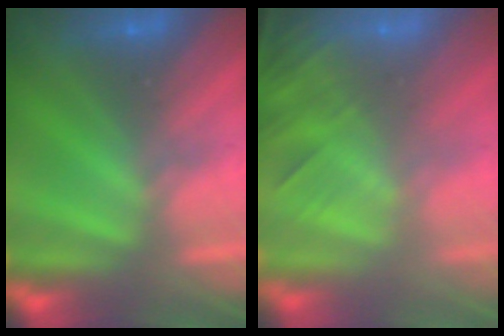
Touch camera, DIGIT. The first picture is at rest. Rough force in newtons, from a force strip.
{"total": 10.8}